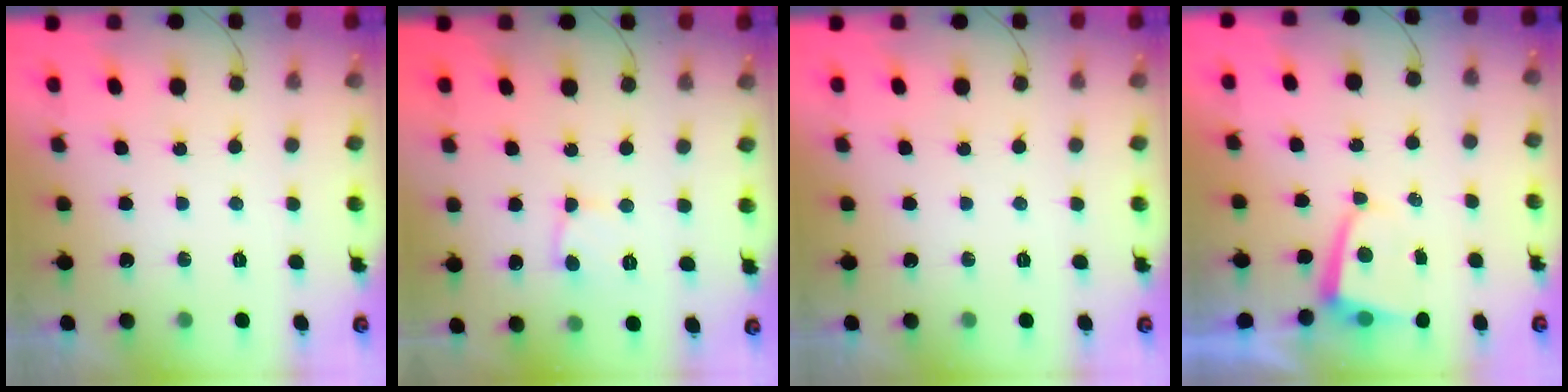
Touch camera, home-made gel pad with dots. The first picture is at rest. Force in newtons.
{"total": 4.0, "press": 3.9, "slide": 0.5}
{"total": 0.0}
{"total": 2.0, "press": 2.0, "slide": 0.3}